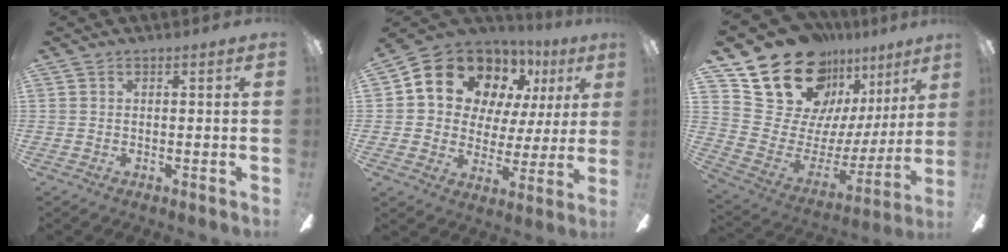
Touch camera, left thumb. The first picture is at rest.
{"total": 16.5, "force": [9.5, 11.2, 7.5], "torque": [-0.130, -0.048, 0.177]}
{"total": 20.0, "force": [15.6, 10.9, 6.4], "torque": [-0.116, -0.126, 0.298]}